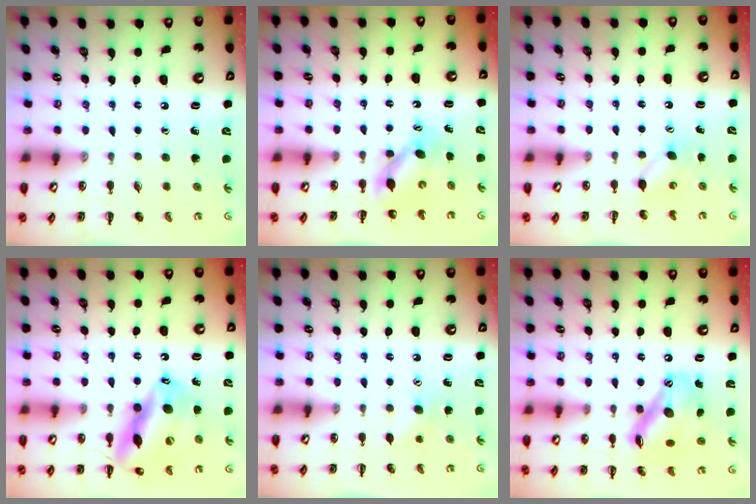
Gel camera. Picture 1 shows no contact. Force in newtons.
{"total": 6.2, "press": 6.2, "slide": 0.7}
{"total": 4.1, "press": 3.9, "slide": 1.2}
{"total": 16.5, "press": 16.2, "slide": 3.5}
{"total": 4.3, "press": 4.2, "slide": 1.0}
{"total": 14.5, "press": 14.2, "slide": 2.4}